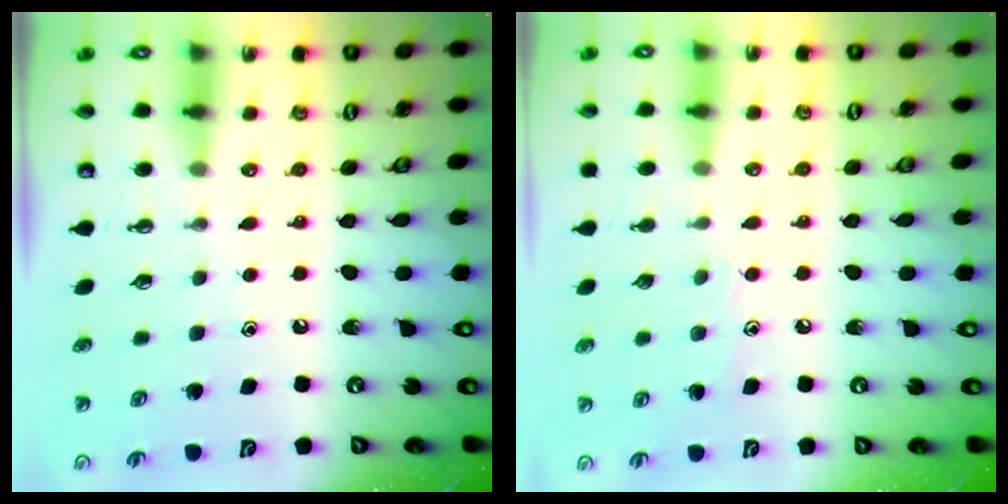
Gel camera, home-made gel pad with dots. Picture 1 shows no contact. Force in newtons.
{"total": 5.6, "press": 5.6, "slide": 0.6}